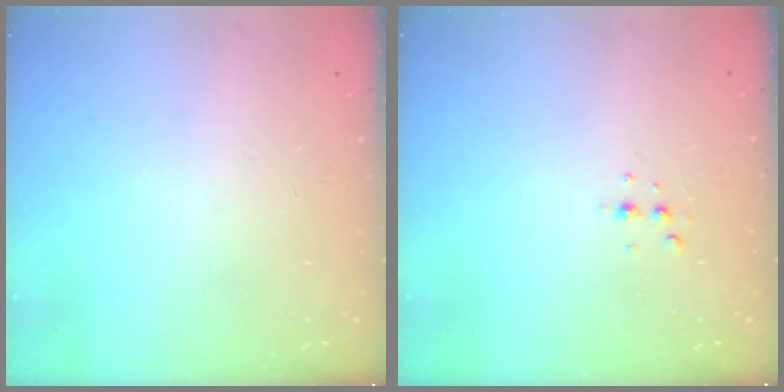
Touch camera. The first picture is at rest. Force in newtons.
{"total": 3.1, "press": 3.1, "slide": 0.6}